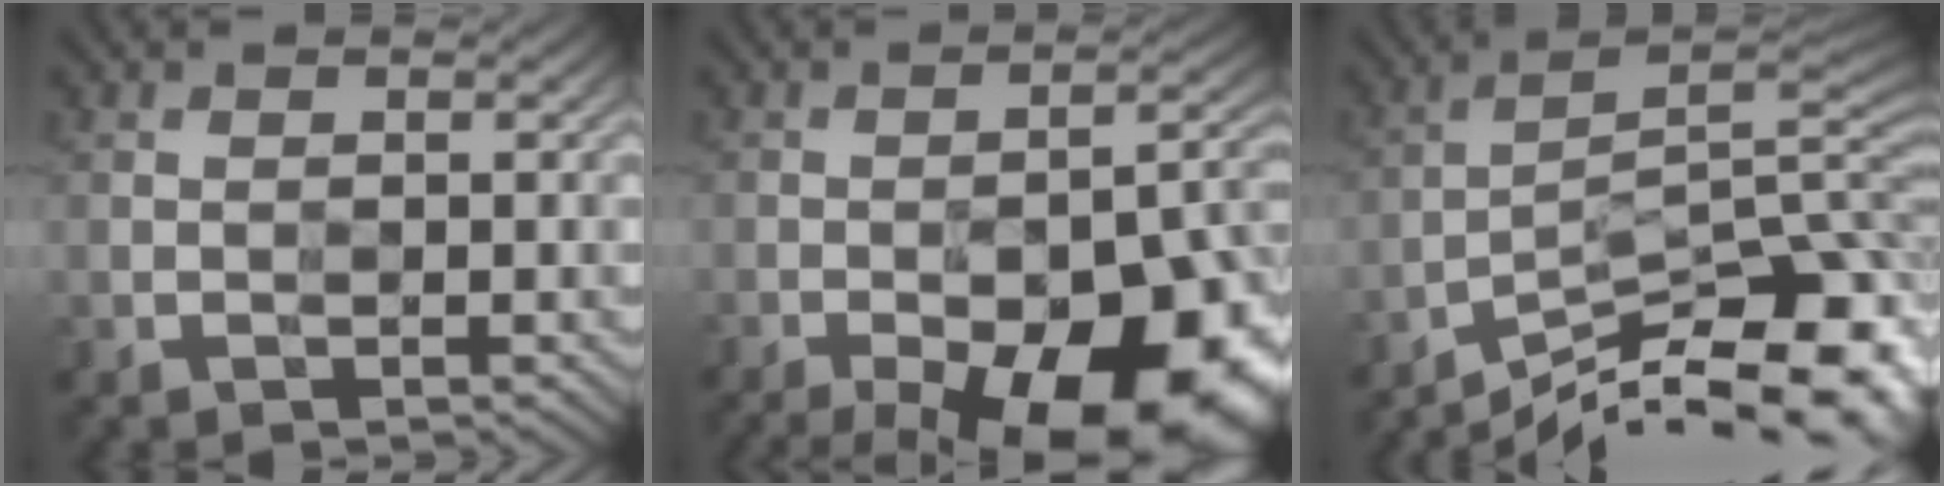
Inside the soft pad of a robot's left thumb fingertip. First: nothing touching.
{"total": 21.1, "force": [-11.7, 8.7, 15.2], "torque": [-0.184, -0.018, -0.162]}
{"total": 14.4, "force": [-10.5, 3.1, 9.4], "torque": [-0.152, -0.001, -0.160]}